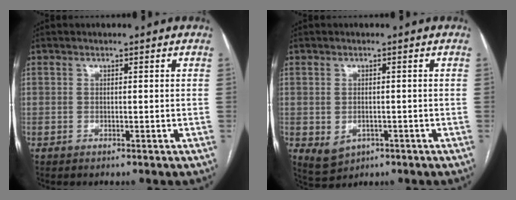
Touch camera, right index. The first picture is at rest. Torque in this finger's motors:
{"motor_torque": [0.49, -0.23, 0.08, 0.00]}